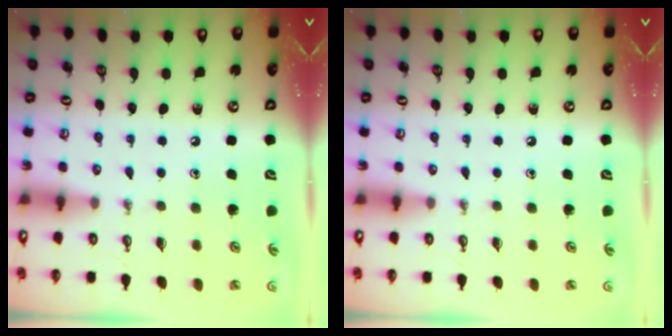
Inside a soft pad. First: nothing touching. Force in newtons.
{"total": 0.0}